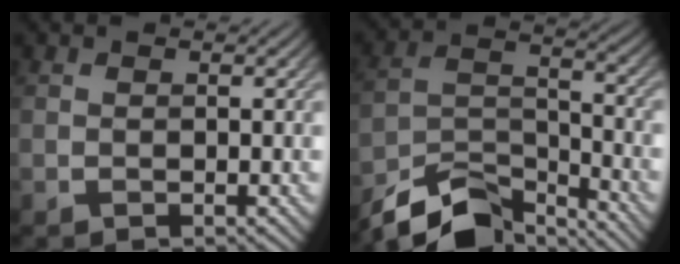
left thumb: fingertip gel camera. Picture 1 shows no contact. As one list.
[{"total": 11.0, "force": [-9.2, 3.5, 4.9], "torque": [-0.092, -0.002, -0.172]}]